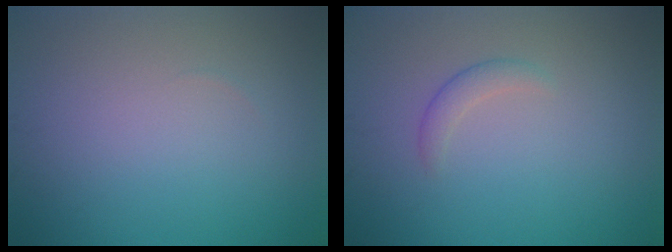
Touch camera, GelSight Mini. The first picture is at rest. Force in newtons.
{"total": 1.3, "press": 1.3, "slide": 0.0}